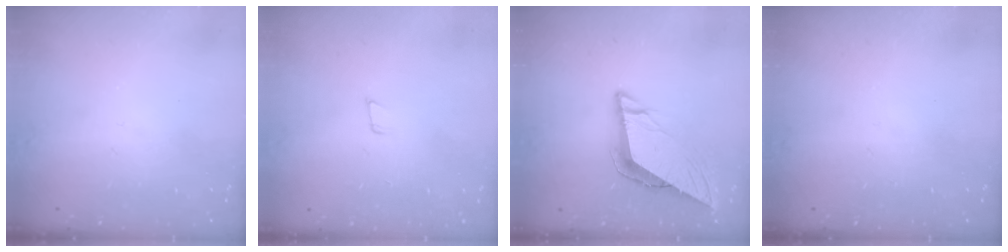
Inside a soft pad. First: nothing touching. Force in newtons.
{"total": 4.0, "press": 4.0, "slide": 0.3}
{"total": 8.7, "press": 8.6, "slide": 0.7}
{"total": 0.0}